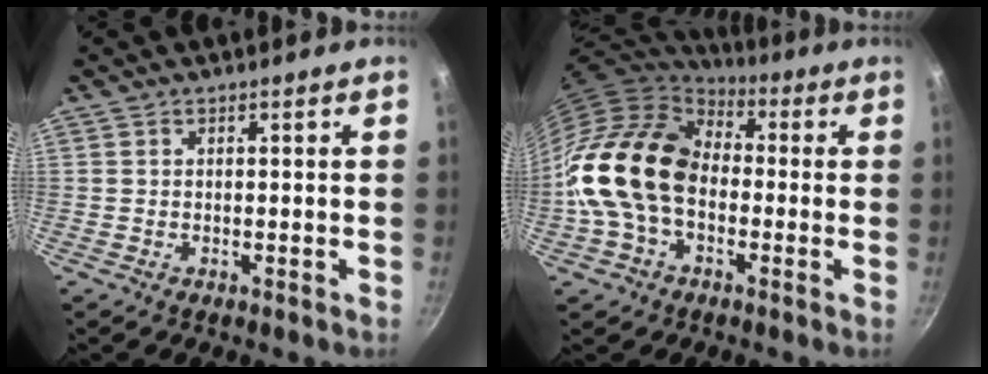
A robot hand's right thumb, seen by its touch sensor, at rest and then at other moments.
{"total": 18.8, "force": [-1.8, 13.4, 13.1], "torque": [-0.219, 0.044, -0.047]}